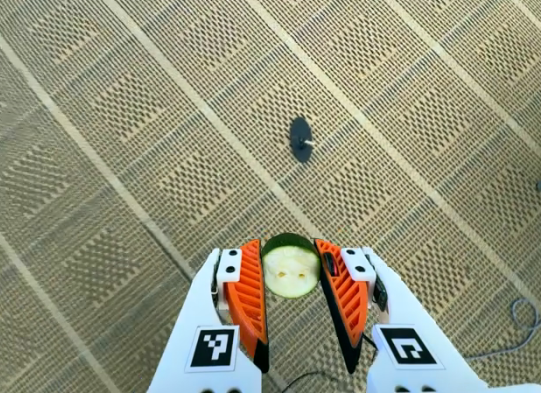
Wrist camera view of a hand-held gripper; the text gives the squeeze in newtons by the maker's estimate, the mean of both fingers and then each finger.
{"total": 8.8, "left": 8.6, "right": 9.0}